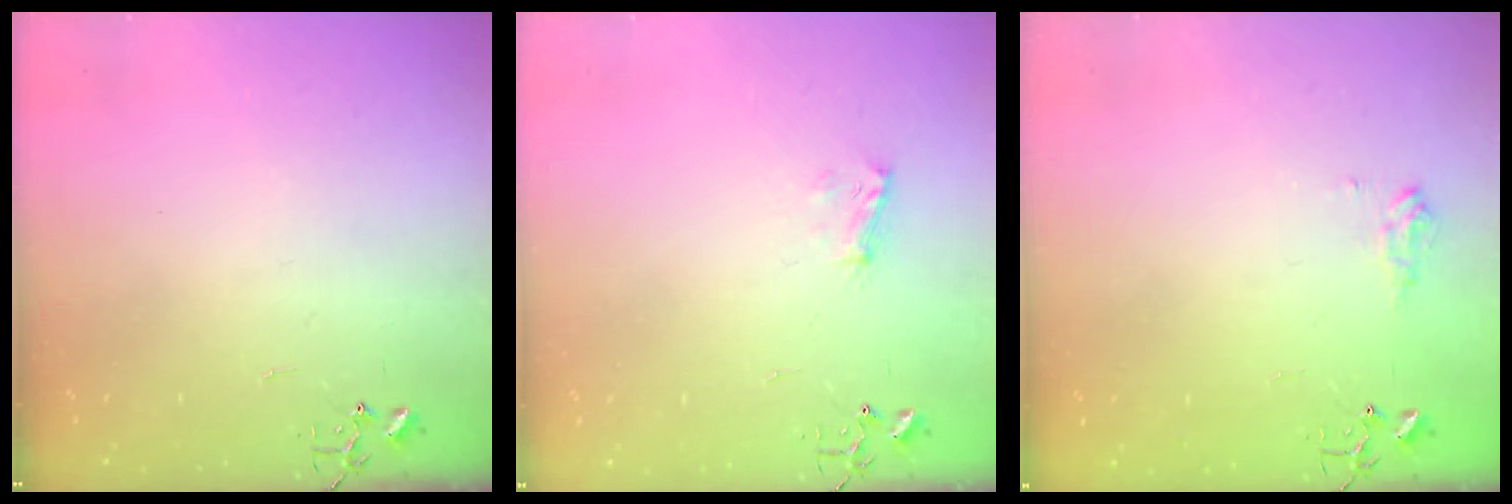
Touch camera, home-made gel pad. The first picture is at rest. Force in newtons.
{"total": 6.6, "press": 6.6, "slide": 0.8}
{"total": 7.5, "press": 7.5, "slide": 0.3}